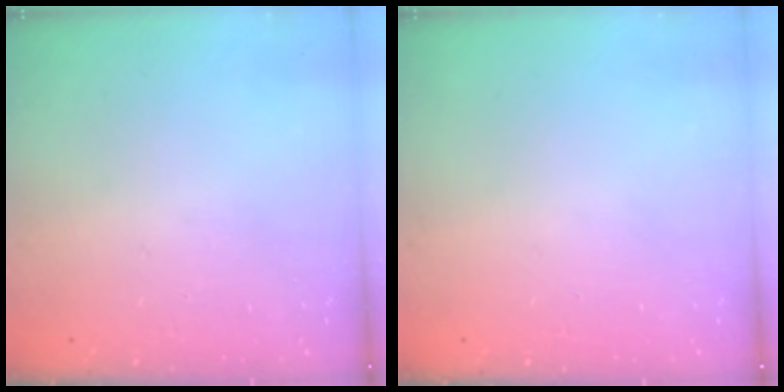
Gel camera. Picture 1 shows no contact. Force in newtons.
{"total": 0.0}